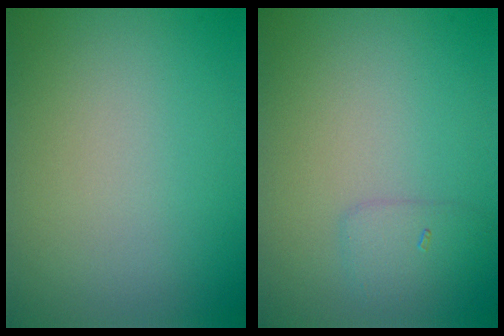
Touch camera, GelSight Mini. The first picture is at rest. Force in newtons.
{"total": 1.6, "press": 1.6, "slide": 0.0}